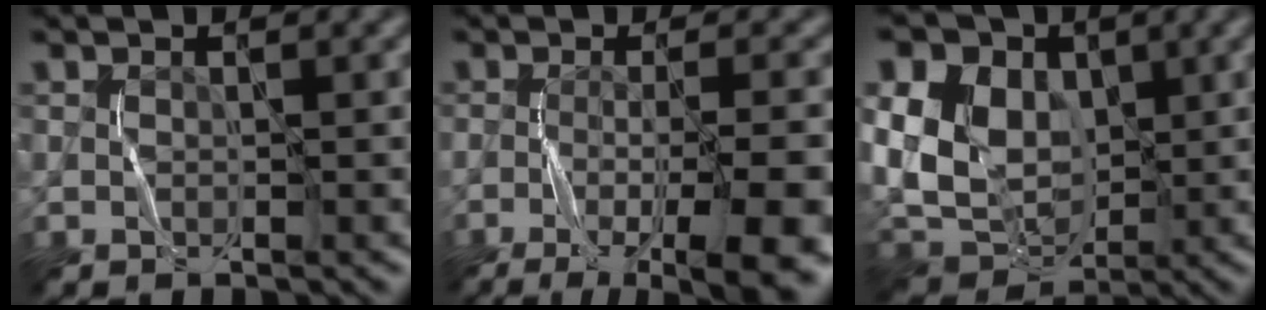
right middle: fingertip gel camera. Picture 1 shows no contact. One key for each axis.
{"total": 9.8, "fx": -3.7, "fy": 2.4, "fz": 8.7, "tx": -0.108, "ty": -0.014, "tz": -0.044}
{"total": 14.0, "fx": 2.7, "fy": 10.9, "fz": 8.4, "tx": -0.185, "ty": 0.025, "tz": 0.034}